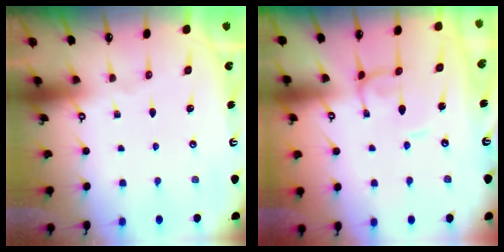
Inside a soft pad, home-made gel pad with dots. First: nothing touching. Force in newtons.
{"total": 1.1, "press": 1.1, "slide": 0.2}